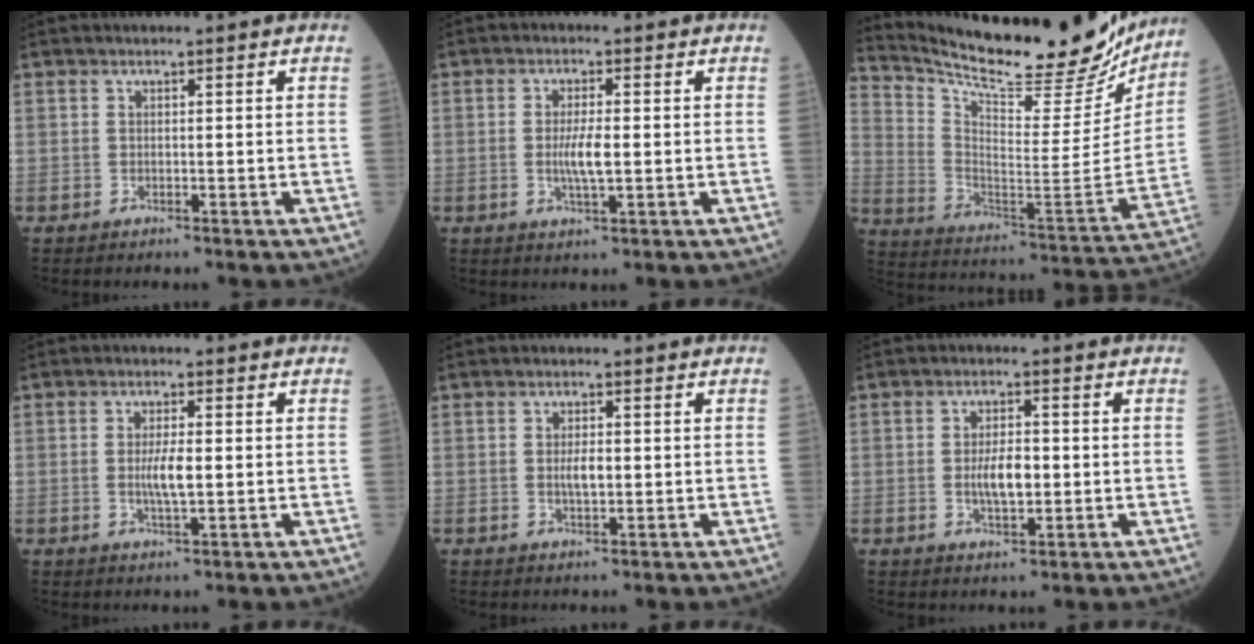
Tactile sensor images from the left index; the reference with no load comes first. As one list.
[{"total": 4.0, "force": [-0.4, 0.6, 3.9], "torque": [-0.073, -0.005, -0.006]}, {"total": 25.2, "force": [22.6, 4.7, 10.1], "torque": [-0.168, -0.066, 0.323]}, {"total": 3.6, "force": [-0.2, 0.5, 3.6], "torque": [-0.064, -0.004, -0.003]}, {"total": 2.2, "force": [0.0, 0.7, 2.1], "torque": [-0.035, -0.001, 0.001]}, {"total": 4.8, "force": [-0.5, 1.8, 4.4], "torque": [-0.079, 0.000, -0.008]}]